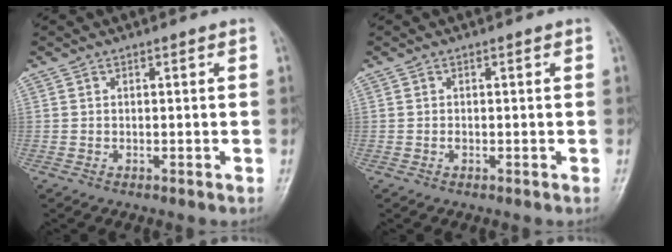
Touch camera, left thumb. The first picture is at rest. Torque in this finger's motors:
{"motor_torque": [-0.03, -0.02, 0.14, 0.08, 0.00]}